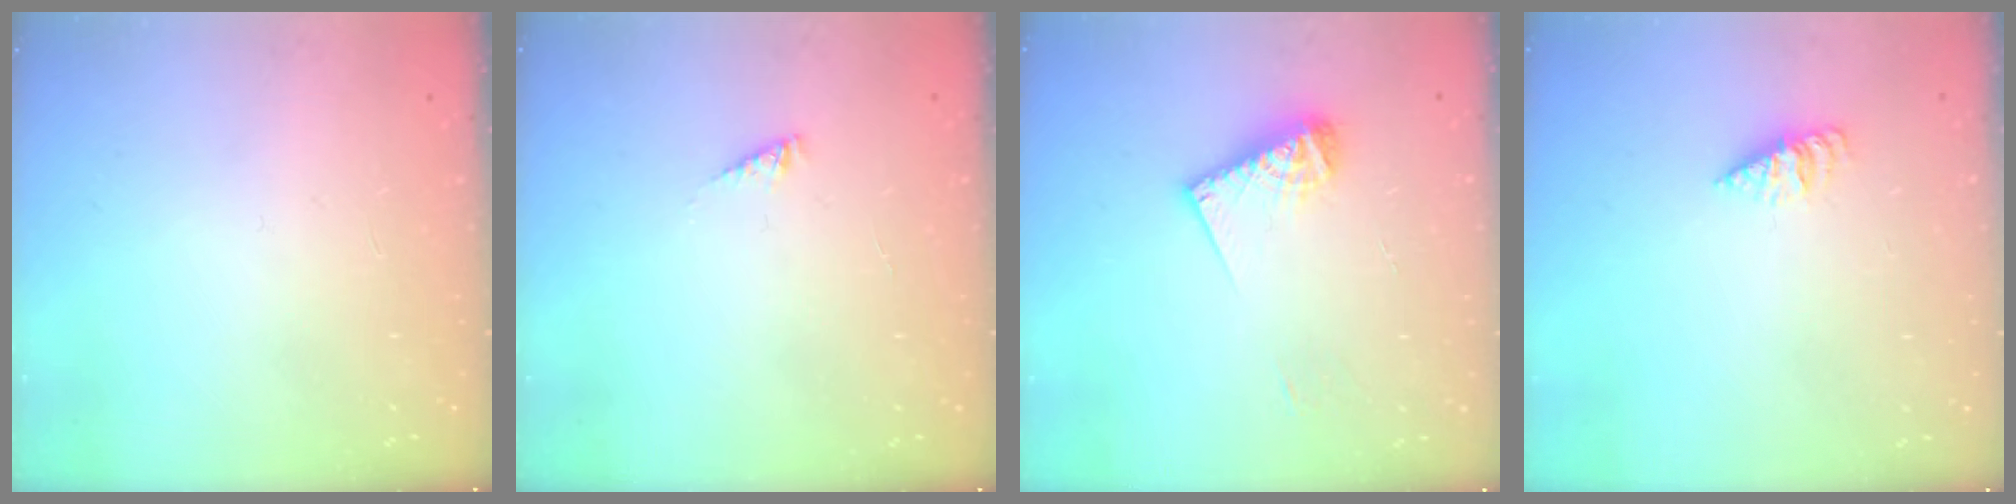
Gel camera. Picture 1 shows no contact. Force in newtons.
{"total": 1.8, "press": 1.8, "slide": 0.2}
{"total": 9.3, "press": 9.2, "slide": 1.1}
{"total": 2.6, "press": 2.6, "slide": 0.4}